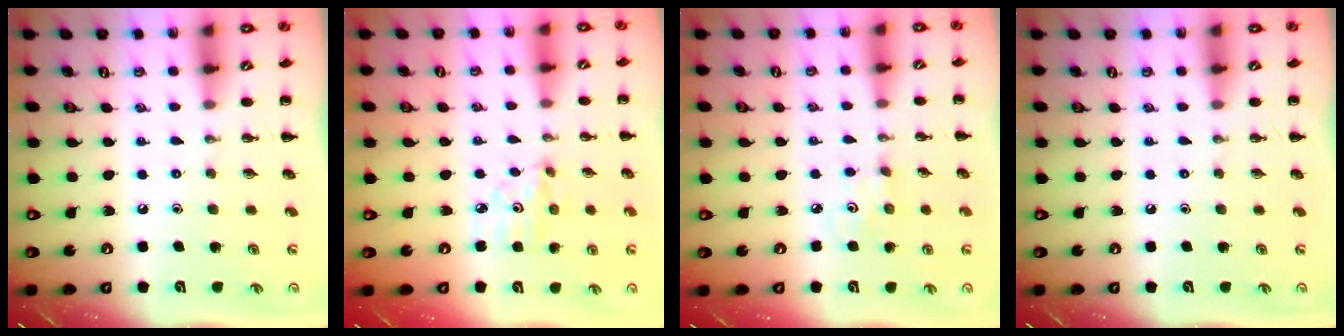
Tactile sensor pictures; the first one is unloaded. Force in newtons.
{"total": 5.2, "press": 5.0, "slide": 1.5}
{"total": 2.7, "press": 2.7, "slide": 0.3}
{"total": 0.0}